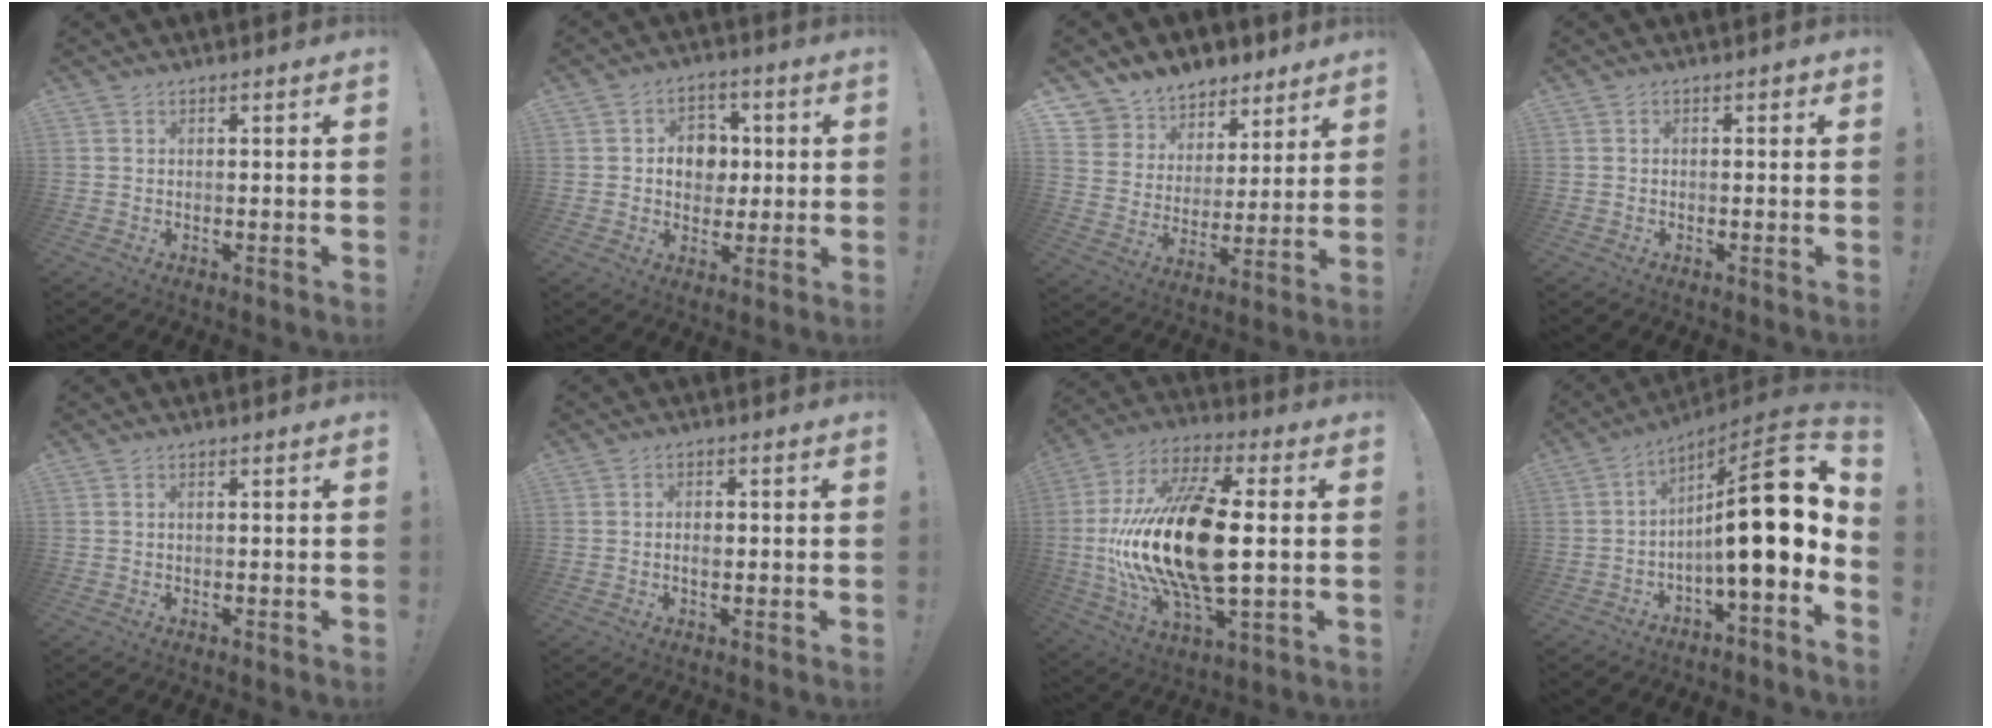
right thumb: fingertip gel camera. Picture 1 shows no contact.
{"total": 9.2, "force": [1.2, 8.0, 4.3], "torque": [-0.059, 0.000, 0.027]}
{"total": 8.1, "force": [6.1, 5.4, 0.2], "torque": [-0.013, -0.061, 0.117]}
{"total": 1.0, "force": [-0.3, 0.7, 0.6], "torque": [-0.004, 0.001, -0.006]}
{"total": 0.5, "force": [0.2, 0.0, 0.5], "torque": [-0.012, 0.001, 0.003]}
{"total": 2.1, "force": [-0.2, 1.5, 1.5], "torque": [-0.019, 0.005, -0.006]}
{"total": 26.8, "force": [-0.1, 12.0, 24.0], "torque": [-0.470, 0.002, 0.004]}
{"total": 20.1, "force": [1.4, 4.3, 19.5], "torque": [-0.302, -0.005, 0.017]}